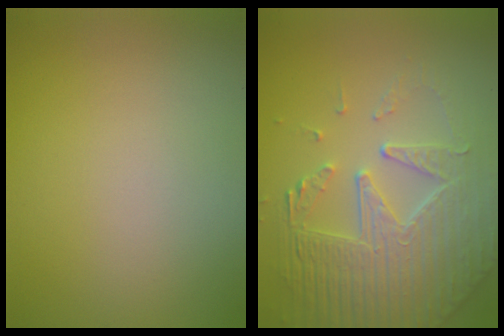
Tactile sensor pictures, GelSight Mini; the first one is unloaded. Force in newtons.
{"total": 7.7, "press": 5.5, "slide": 5.3}